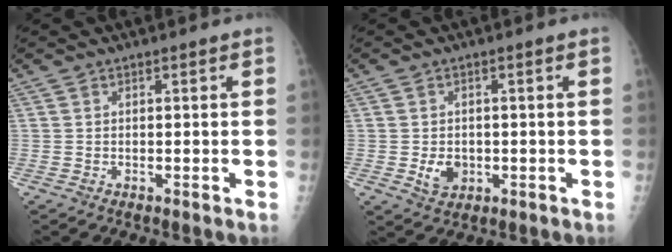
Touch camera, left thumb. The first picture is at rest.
{"total": 4.2, "force": [-0.9, 3.2, 2.6], "torque": [-0.028, 0.003, -0.007]}